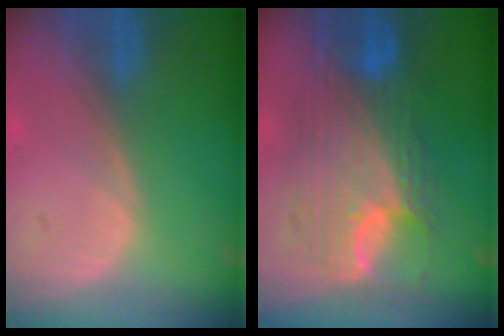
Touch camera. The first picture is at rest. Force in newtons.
{"total": 11.3, "press": 11.3, "slide": 1.2}